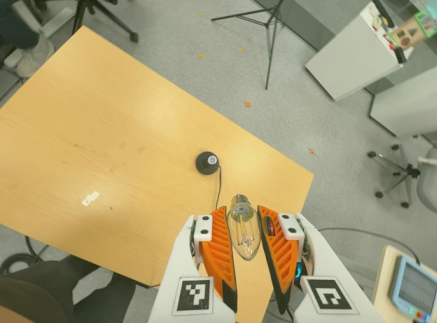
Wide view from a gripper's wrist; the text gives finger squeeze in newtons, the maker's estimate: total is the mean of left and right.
{"total": 11.3, "left": 11.8, "right": 10.8}